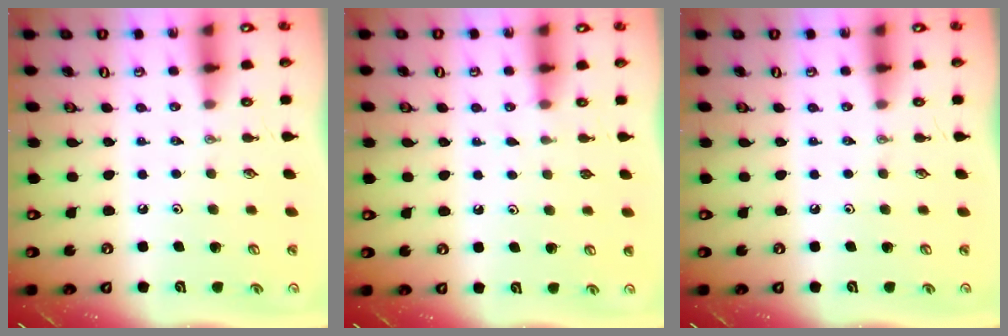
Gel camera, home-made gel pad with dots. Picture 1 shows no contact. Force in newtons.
{"total": 1.7, "press": 1.6, "slide": 0.2}
{"total": 0.0}